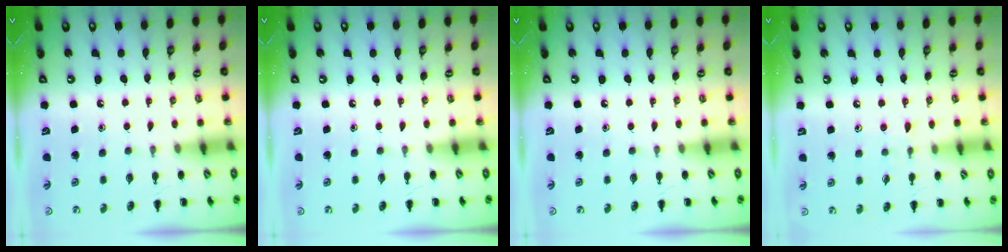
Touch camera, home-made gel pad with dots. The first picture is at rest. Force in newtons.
{"total": 0.0}
{"total": 0.0}
{"total": 3.9, "press": 3.6, "slide": 1.7}